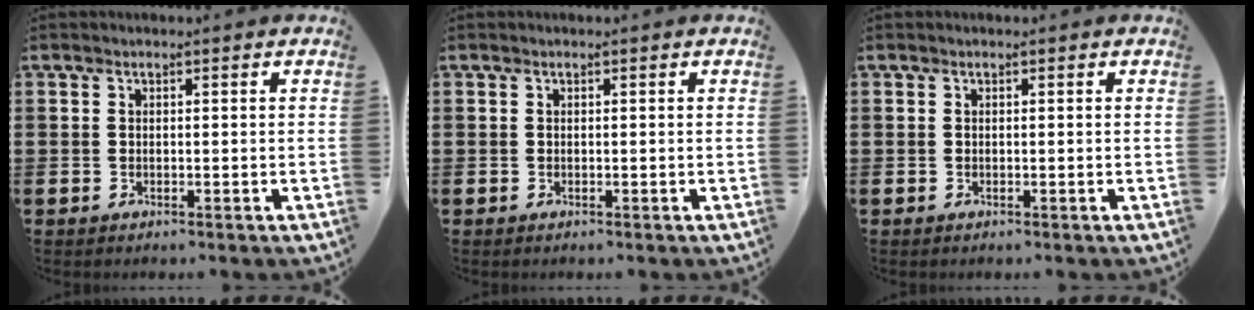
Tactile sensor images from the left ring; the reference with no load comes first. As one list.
[{"total": 0.0}, {"total": 0.0}]